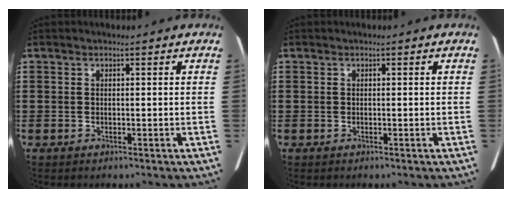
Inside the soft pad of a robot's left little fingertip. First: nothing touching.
{"total": 0.0}